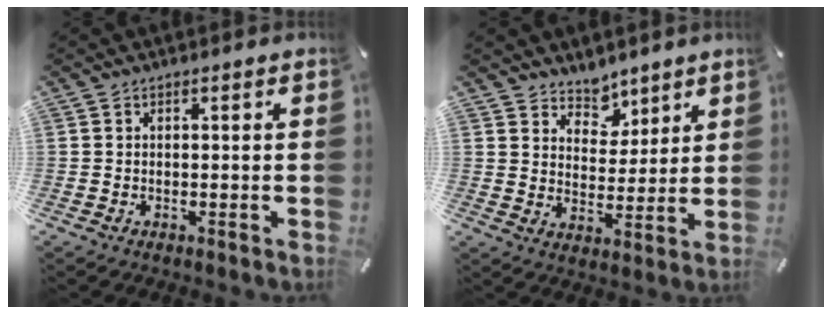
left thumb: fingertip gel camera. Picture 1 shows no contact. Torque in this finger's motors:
{"motor_torque": [0.68, -0.99, 0.10, 0.20, -0.04]}